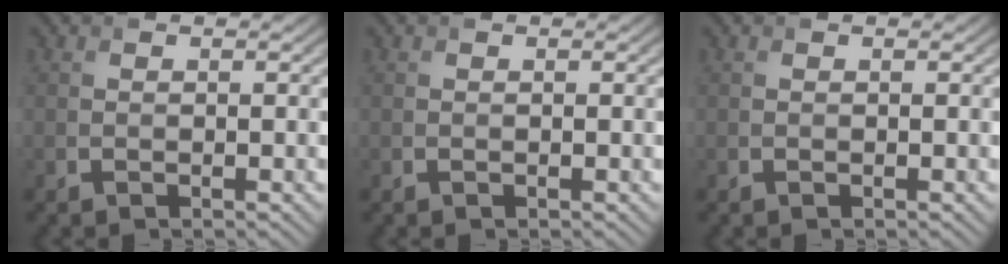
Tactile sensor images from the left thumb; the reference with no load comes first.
{"total": 0.0}
{"total": 0.0}